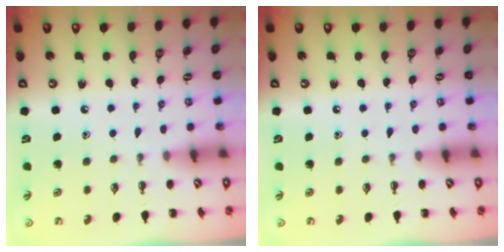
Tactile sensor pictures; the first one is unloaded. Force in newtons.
{"total": 0.0}